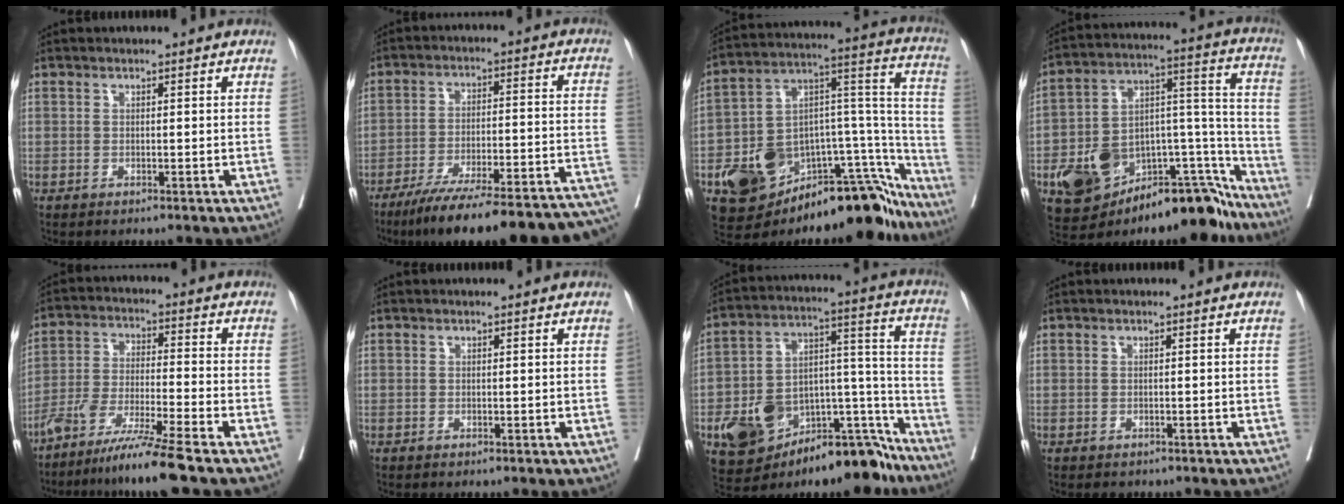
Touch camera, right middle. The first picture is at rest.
{"total": 24.9, "force": [-20.8, 2.3, 13.5], "torque": [-0.128, -0.006, -0.288]}
{"total": 27.5, "force": [-19.6, 10.4, 16.3], "torque": [-0.157, 0.053, -0.279]}
{"total": 23.5, "force": [-16.2, 8.7, 14.7], "torque": [-0.169, 0.058, -0.248]}
{"total": 9.7, "force": [-7.6, -1.3, 5.8], "torque": [-0.108, -0.030, -0.146]}
{"total": 0.0}
{"total": 21.2, "force": [-14.3, 8.3, 13.4], "torque": [-0.174, 0.049, -0.219]}
{"total": 1.1, "force": [-0.8, 0.6, 0.2], "torque": [-0.006, 0.000, -0.010]}